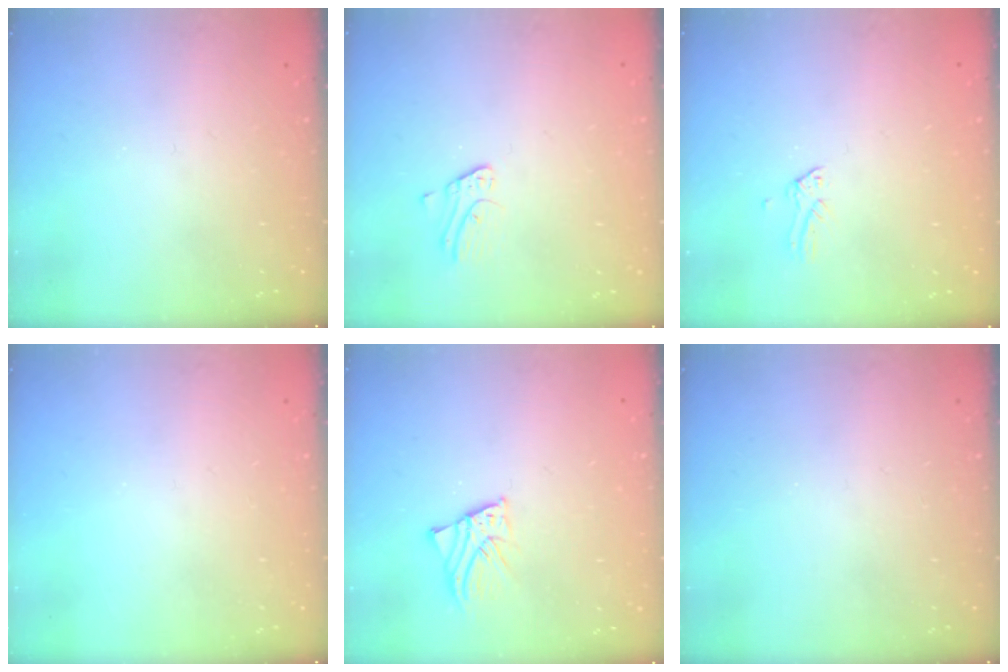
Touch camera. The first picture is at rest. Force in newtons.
{"total": 2.7, "press": 2.7, "slide": 0.3}
{"total": 0.0}
{"total": 0.0}
{"total": 2.5, "press": 2.5, "slide": 0.3}
{"total": 0.0}